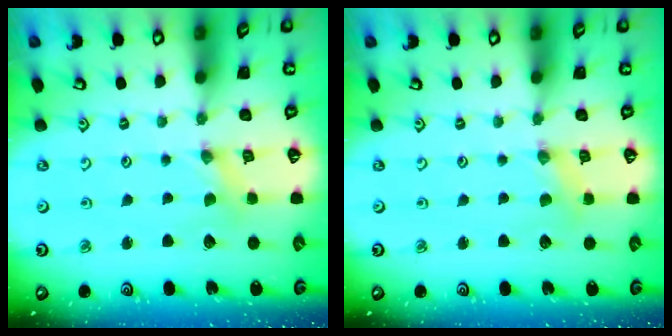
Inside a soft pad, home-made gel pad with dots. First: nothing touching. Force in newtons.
{"total": 1.7, "press": 1.7, "slide": 0.3}